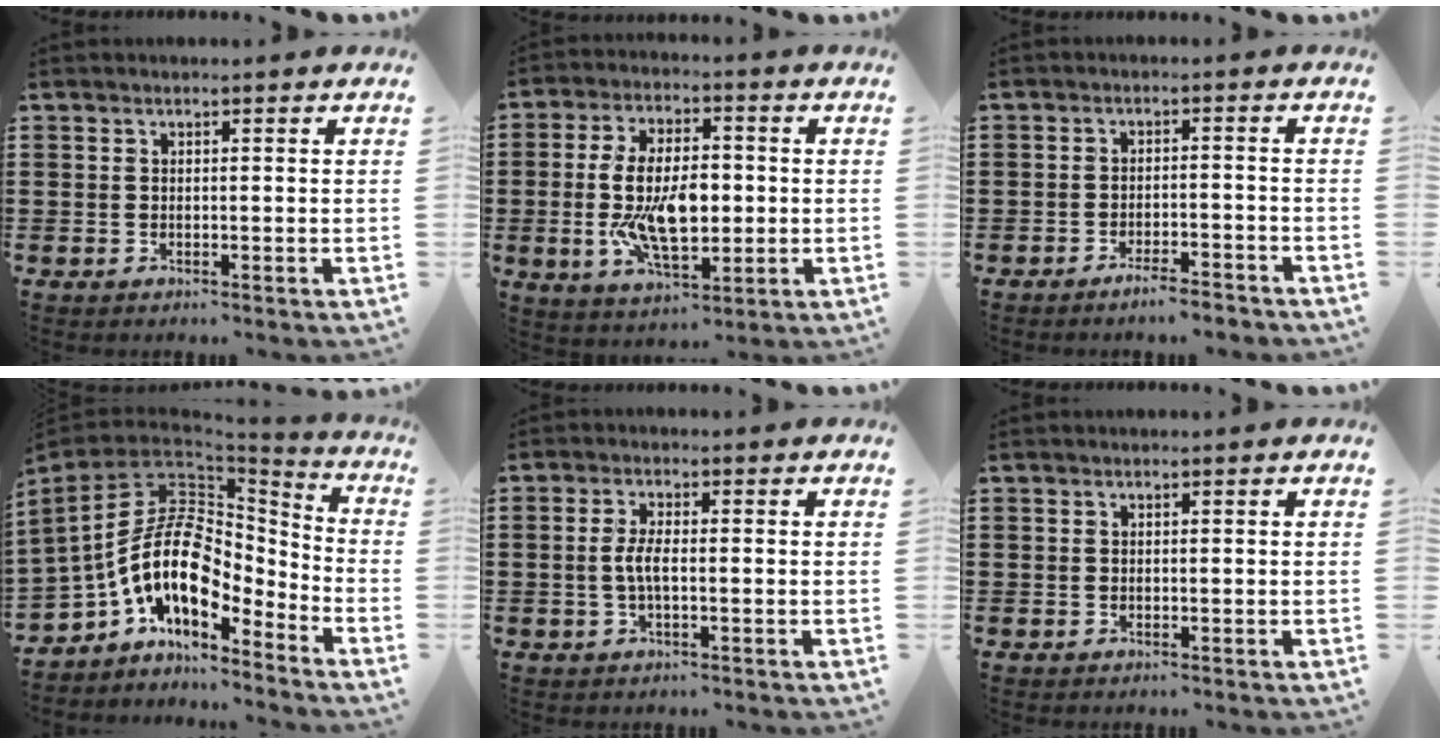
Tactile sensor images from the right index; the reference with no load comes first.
{"total": 11.6, "force": [-1.0, 5.8, 10.0], "torque": [-0.198, -0.005, -0.023]}
{"total": 3.2, "force": [-2.9, 0.0, 1.2], "torque": [-0.020, 0.003, -0.056]}
{"total": 15.4, "force": [-2.0, 9.4, 12.0], "torque": [-0.278, -0.002, -0.046]}
{"total": 3.3, "force": [-0.5, 0.8, 3.2], "torque": [-0.079, -0.007, -0.018]}
{"total": 0.0}